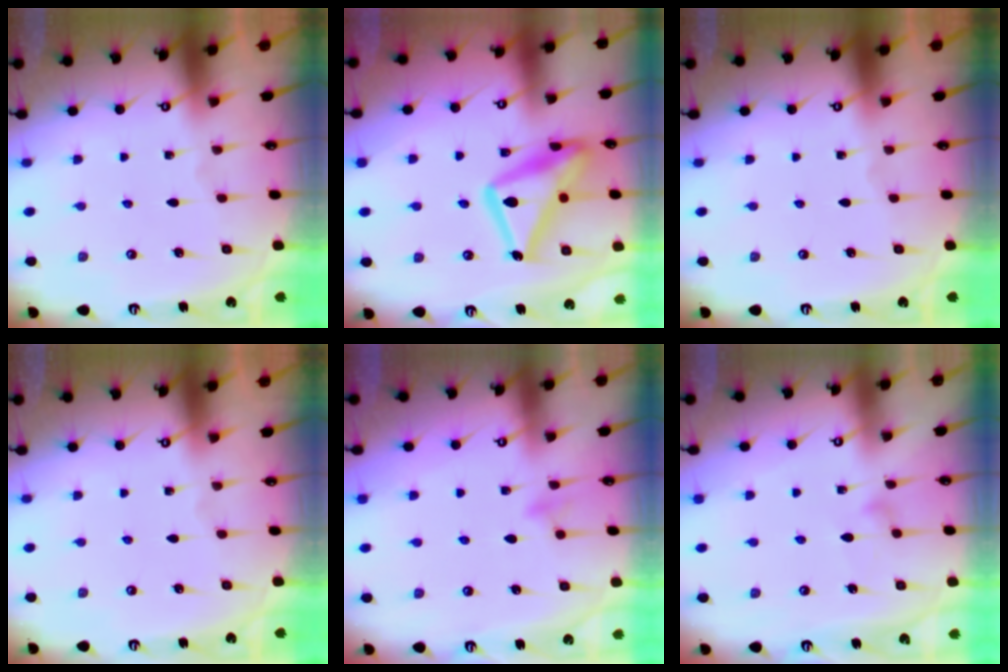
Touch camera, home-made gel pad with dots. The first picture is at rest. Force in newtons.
{"total": 20.7, "press": 20.7, "slide": 1.4}
{"total": 0.0}
{"total": 0.0}
{"total": 6.6, "press": 6.6, "slide": 0.6}
{"total": 7.0, "press": 7.0, "slide": 0.4}